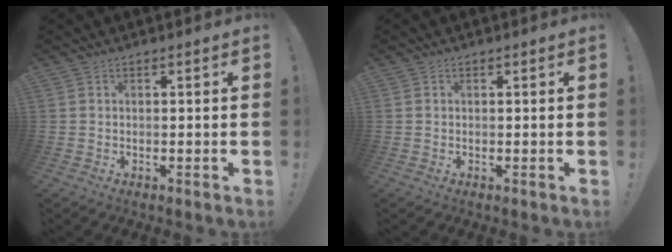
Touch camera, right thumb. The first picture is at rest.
{"total": 0.0}